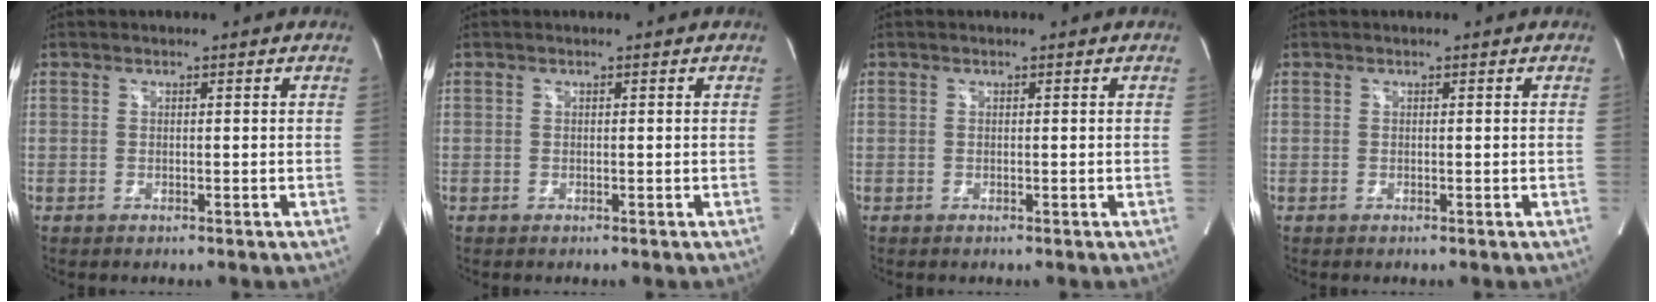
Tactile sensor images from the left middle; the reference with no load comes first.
{"total": 0.0}
{"total": 0.0}
{"total": 0.0}